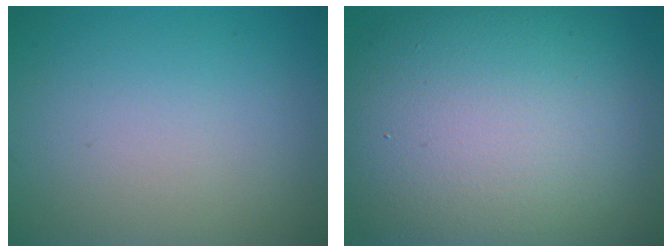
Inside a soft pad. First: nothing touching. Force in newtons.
{"total": 15.8, "press": 15.8, "slide": 0.6}